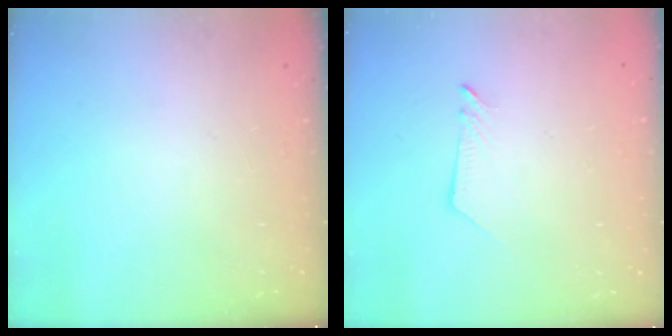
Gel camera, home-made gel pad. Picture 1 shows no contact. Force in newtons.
{"total": 2.6, "press": 2.6, "slide": 0.3}